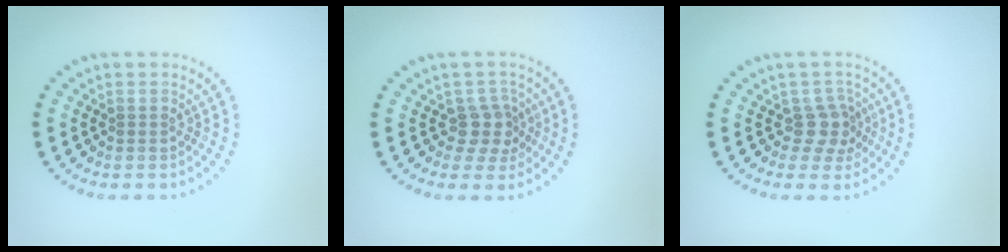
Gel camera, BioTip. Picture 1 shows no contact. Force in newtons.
{"total": 2.4, "press": 1.9, "slide": 1.5}
{"total": 2.5, "press": 1.9, "slide": 1.6}